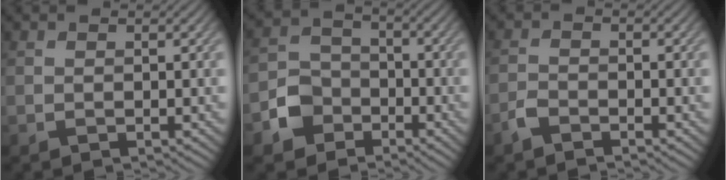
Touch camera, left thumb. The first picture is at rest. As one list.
[{"total": 5.5, "force": [-2.8, 4.3, 2.0], "torque": [-0.048, 0.005, -0.068]}, {"total": 1.8, "force": [-1.6, 0.5, 0.8], "torque": [-0.019, 0.006, -0.038]}]